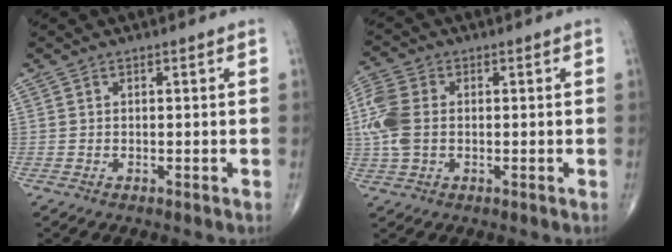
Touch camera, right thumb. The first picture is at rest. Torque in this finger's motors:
{"motor_torque": [0.25, 0.20, 0.91, 0.17, 0.12]}